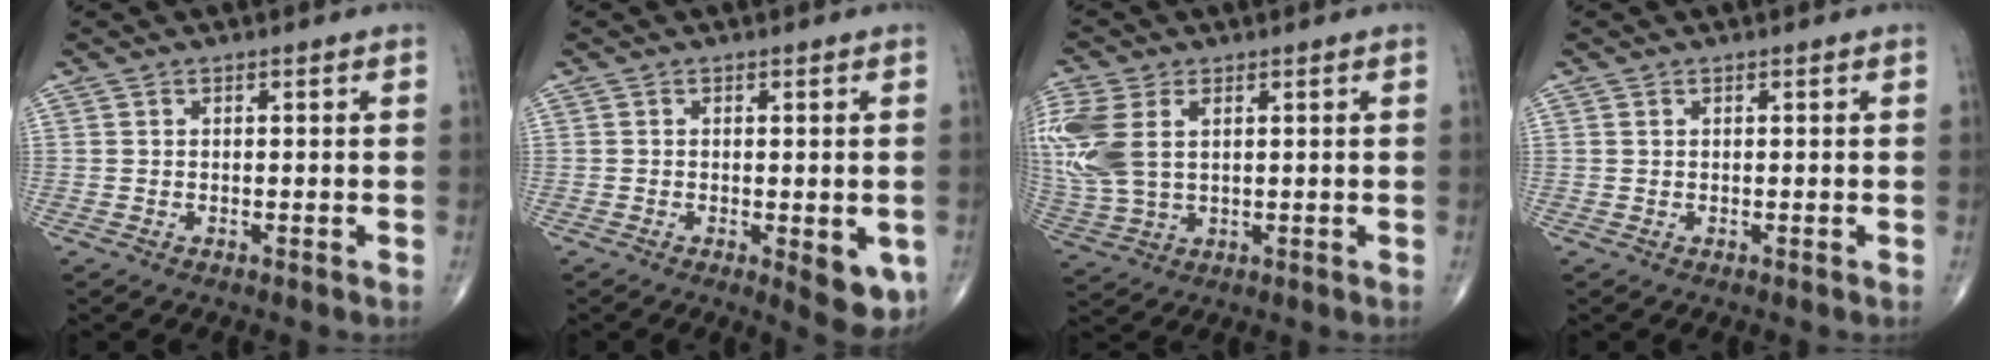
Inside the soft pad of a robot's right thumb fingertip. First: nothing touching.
{"total": 7.0, "force": [-2.1, 2.6, 6.2], "torque": [-0.061, -0.012, -0.024]}
{"total": 14.3, "force": [3.3, 8.9, 10.7], "torque": [-0.285, 0.002, 0.072]}
{"total": 0.0}